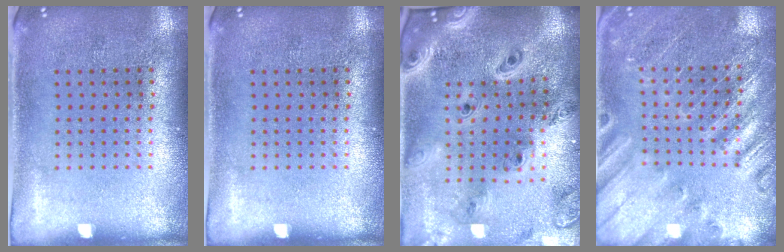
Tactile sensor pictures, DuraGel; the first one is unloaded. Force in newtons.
{"total": 0.0}
{"total": 3.0, "press": 2.5, "slide": 1.7}
{"total": 2.5, "press": 2.5, "slide": 0.2}